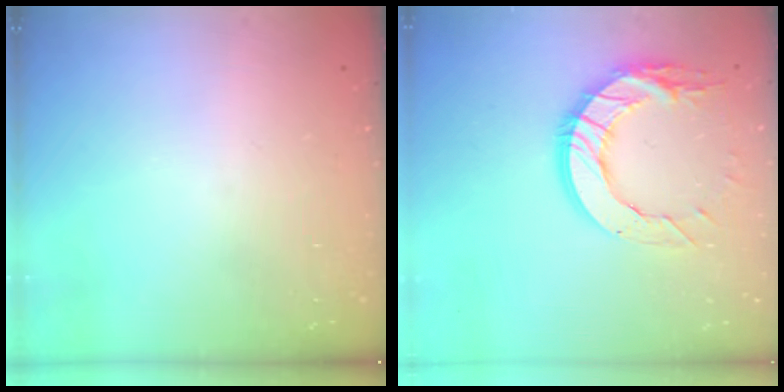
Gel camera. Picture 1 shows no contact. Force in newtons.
{"total": 15.4, "press": 15.3, "slide": 1.5}